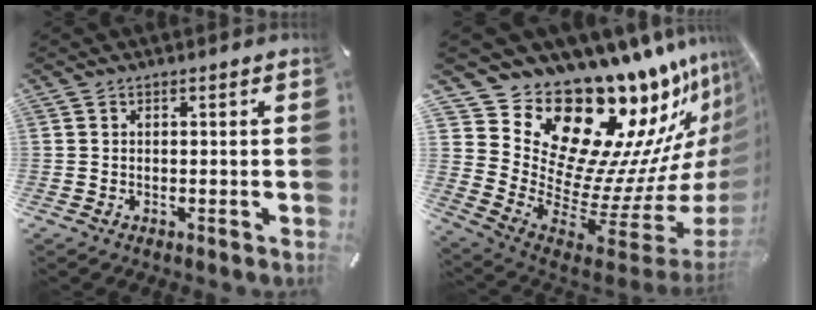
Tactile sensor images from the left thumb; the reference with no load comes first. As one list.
[{"total": 23.4, "force": [16.6, 12.9, 10.2], "torque": [-0.127, -0.205, 0.333]}]